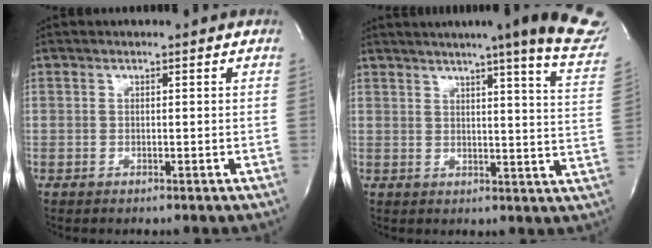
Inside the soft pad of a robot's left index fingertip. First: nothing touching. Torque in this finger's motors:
{"motor_torque": [0.04, -0.07, 0.61, 0.06]}